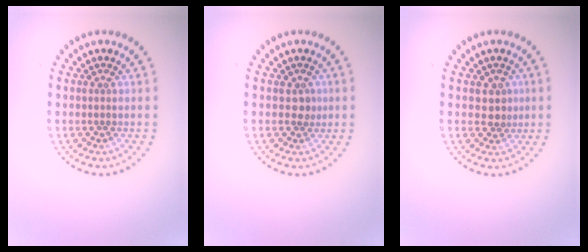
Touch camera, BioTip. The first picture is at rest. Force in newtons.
{"total": 0.9, "press": 0.8, "slide": 0.5}
{"total": 1.9, "press": 1.7, "slide": 0.9}